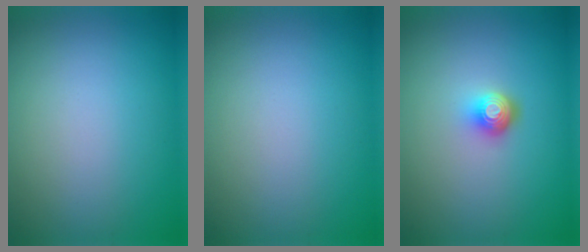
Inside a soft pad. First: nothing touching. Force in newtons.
{"total": 0.0}
{"total": 2.3, "press": 1.4, "slide": 1.8}